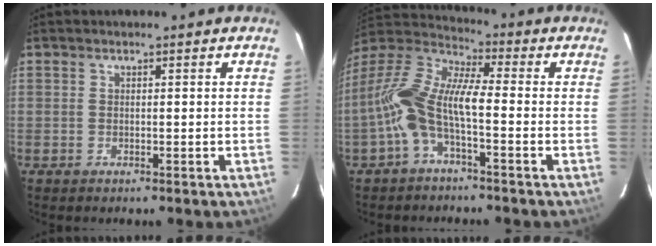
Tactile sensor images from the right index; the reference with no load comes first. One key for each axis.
{"total": 11.8, "fx": -3.3, "fy": 3.5, "fz": 10.8, "tx": -0.224, "ty": 0.012, "tz": -0.073}